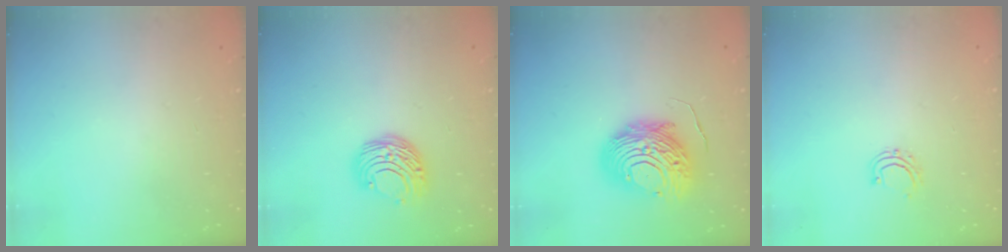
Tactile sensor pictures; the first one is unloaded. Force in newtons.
{"total": 8.7, "press": 8.6, "slide": 0.6}
{"total": 14.4, "press": 14.4, "slide": 1.3}
{"total": 4.4, "press": 4.3, "slide": 0.6}